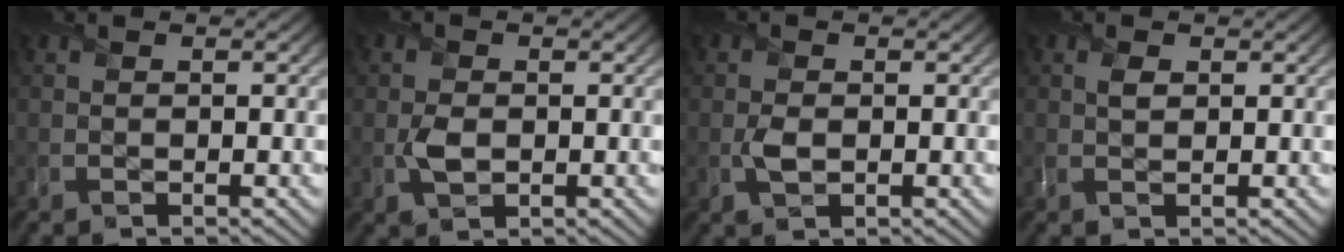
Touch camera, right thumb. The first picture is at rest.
{"total": 2.4, "force": [-0.2, 1.8, 1.6], "torque": [-0.035, -0.005, -0.004]}
{"total": 1.8, "force": [-0.2, 1.3, 1.3], "torque": [-0.030, -0.003, -0.004]}
{"total": 1.2, "force": [0.7, 0.7, 0.7], "torque": [-0.014, 0.000, 0.011]}